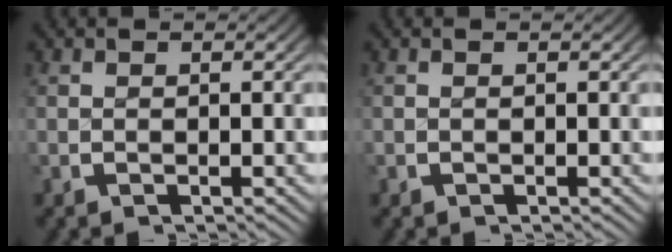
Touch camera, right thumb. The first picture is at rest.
{"total": 0.0}